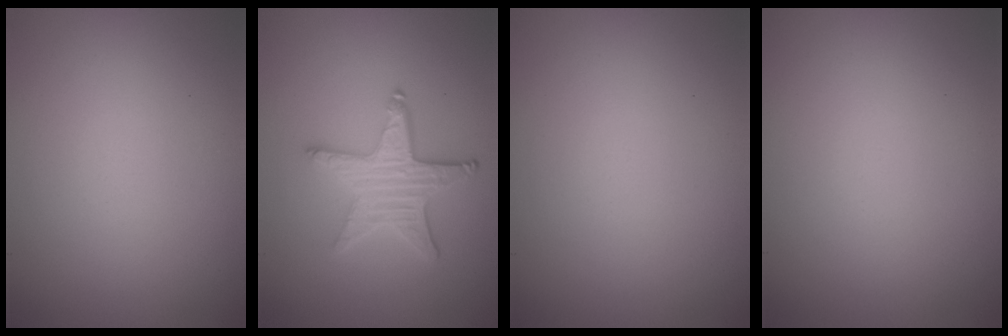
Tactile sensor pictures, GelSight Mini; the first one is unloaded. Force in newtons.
{"total": 4.5, "press": 3.8, "slide": 2.4}
{"total": 0.0}
{"total": 0.0}